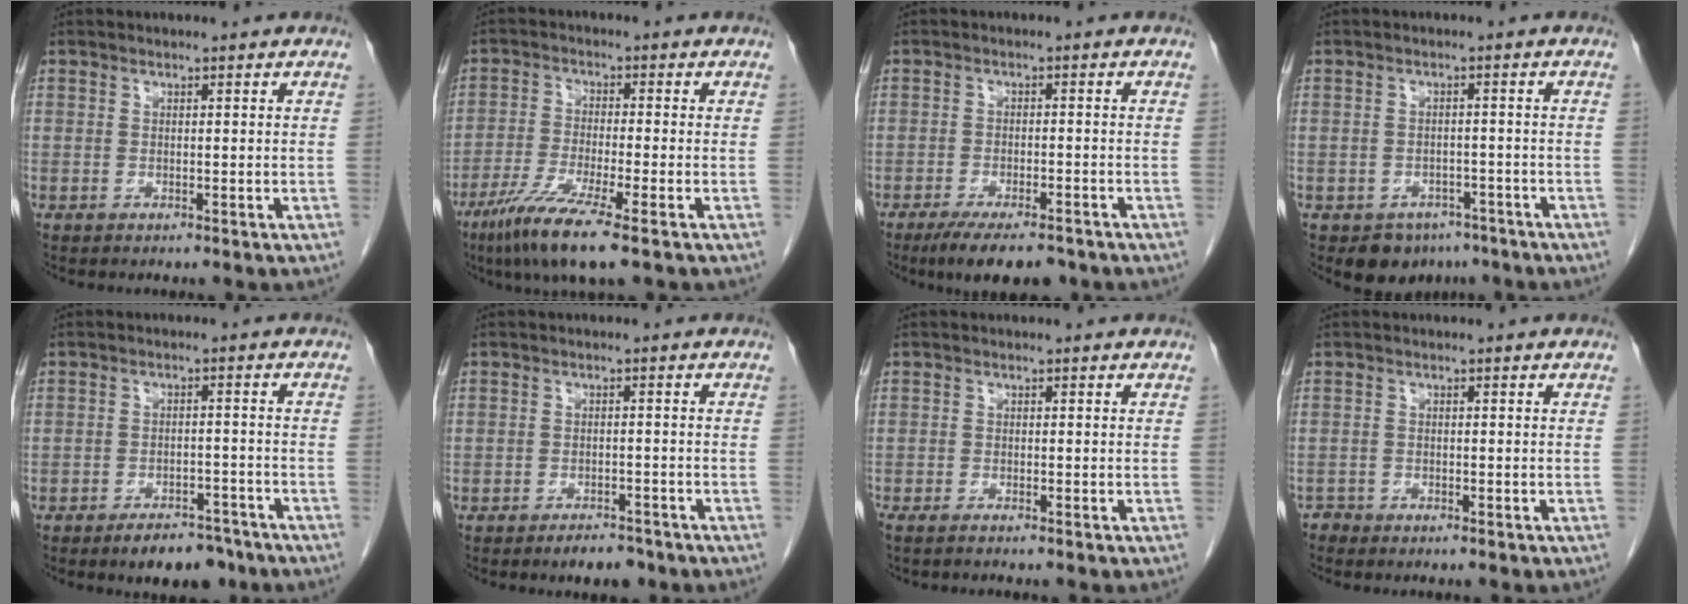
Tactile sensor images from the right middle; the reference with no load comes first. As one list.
[{"total": 9.1, "force": [-5.6, -0.2, 7.1], "torque": [-0.143, -0.030, -0.104]}, {"total": 8.8, "force": [-6.8, 2.2, 5.1], "torque": [-0.079, -0.015, -0.103]}, {"total": 4.2, "force": [-2.9, 2.9, 0.8], "torque": [-0.009, 0.005, -0.035]}, {"total": 6.2, "force": [-4.9, 2.6, 2.9], "torque": [-0.040, 0.000, -0.069]}, {"total": 3.3, "force": [-2.6, 1.2, 1.6], "torque": [-0.027, -0.002, -0.033]}, {"total": 1.6, "force": [-1.3, -0.2, 0.8], "torque": [-0.007, -0.001, -0.019]}, {"total": 0.8, "force": [-0.7, 0.1, -0.3], "torque": [0.010, -0.002, -0.016]}]